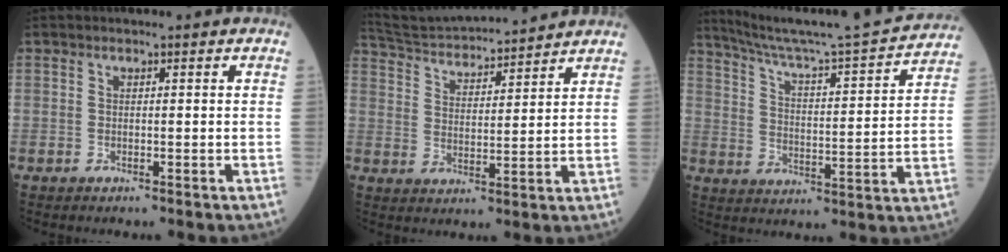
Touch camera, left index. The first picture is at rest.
{"total": 15.6, "force": [14.8, 1.0, 4.8], "torque": [-0.096, 0.026, 0.239]}
{"total": 19.7, "force": [18.6, -1.0, 6.6], "torque": [-0.120, -0.041, 0.259]}